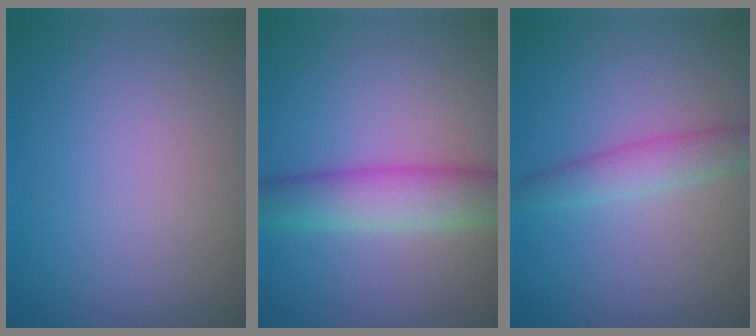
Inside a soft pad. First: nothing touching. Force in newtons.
{"total": 5.1, "press": 5.1, "slide": 0.1}
{"total": 2.6, "press": 2.6, "slide": 0.0}